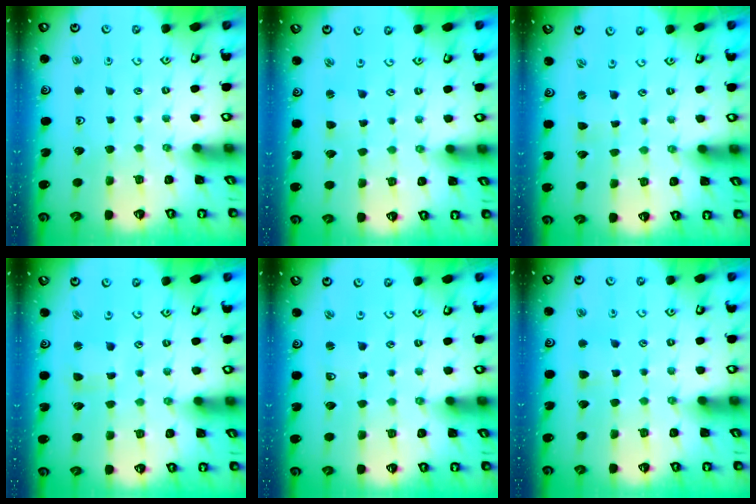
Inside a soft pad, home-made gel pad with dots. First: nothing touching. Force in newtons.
{"total": 1.9, "press": 1.9, "slide": 0.2}
{"total": 0.0}
{"total": 1.0, "press": 1.0, "slide": 0.2}
{"total": 2.2, "press": 2.2, "slide": 0.3}
{"total": 3.5, "press": 3.5, "slide": 0.5}